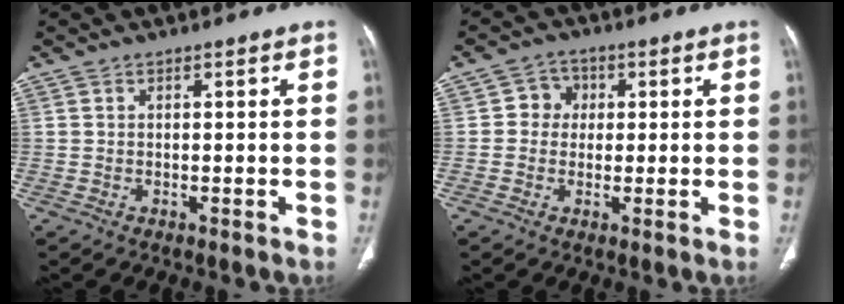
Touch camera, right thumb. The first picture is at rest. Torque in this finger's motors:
{"motor_torque": [0.25, 0.04, 0.25, -0.46, 0.14]}